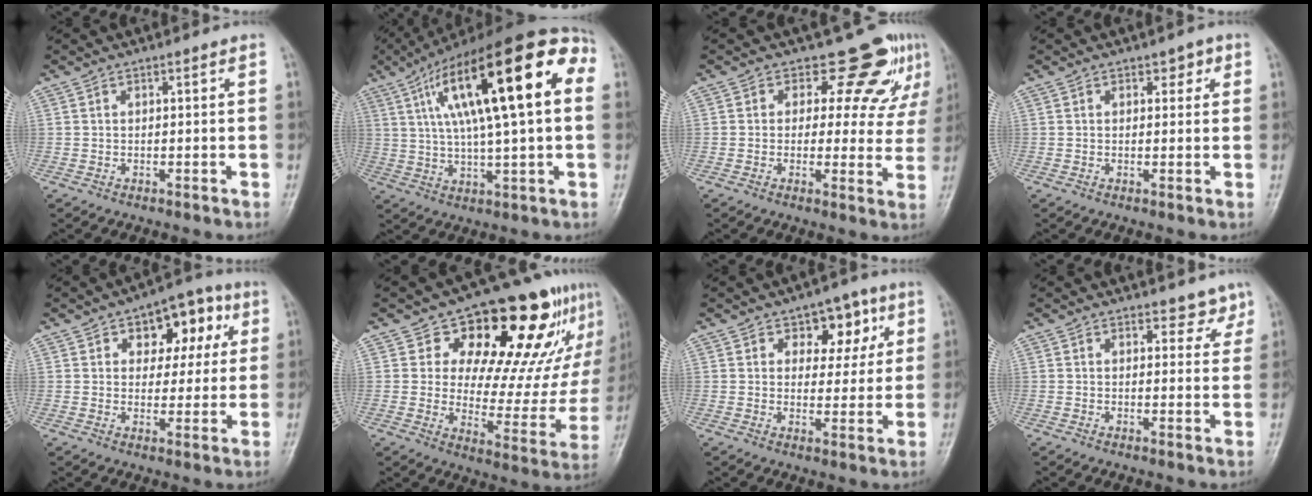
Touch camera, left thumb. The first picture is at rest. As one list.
[{"total": 26.6, "force": [6.7, 7.6, 24.6], "torque": [-0.393, 0.033, 0.096]}, {"total": 10.4, "force": [7.1, 6.1, 4.4], "torque": [-0.007, -0.037, 0.072]}, {"total": 2.4, "force": [1.1, 1.7, 1.3], "torque": [0.008, -0.001, 0.009]}, {"total": 11.6, "force": [4.1, 7.3, 8.0], "torque": [-0.054, 0.008, 0.052]}, {"total": 22.8, "force": [12.5, 12.0, 14.8], "torque": [-0.127, -0.032, 0.185]}, {"total": 8.5, "force": [3.7, 5.7, 5.1], "torque": [-0.022, -0.011, 0.047]}, {"total": 3.4, "force": [2.7, 2.0, 0.7], "torque": [0.019, -0.018, 0.030]}]